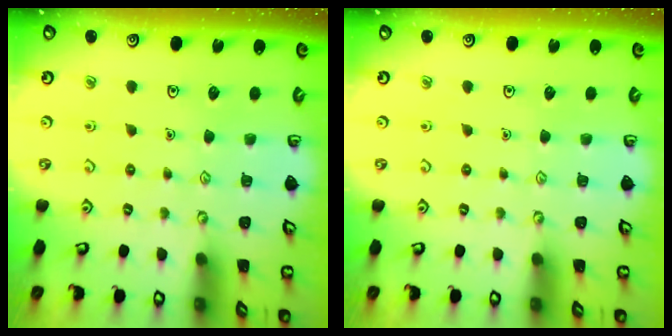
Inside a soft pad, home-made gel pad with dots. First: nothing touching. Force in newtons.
{"total": 0.0}